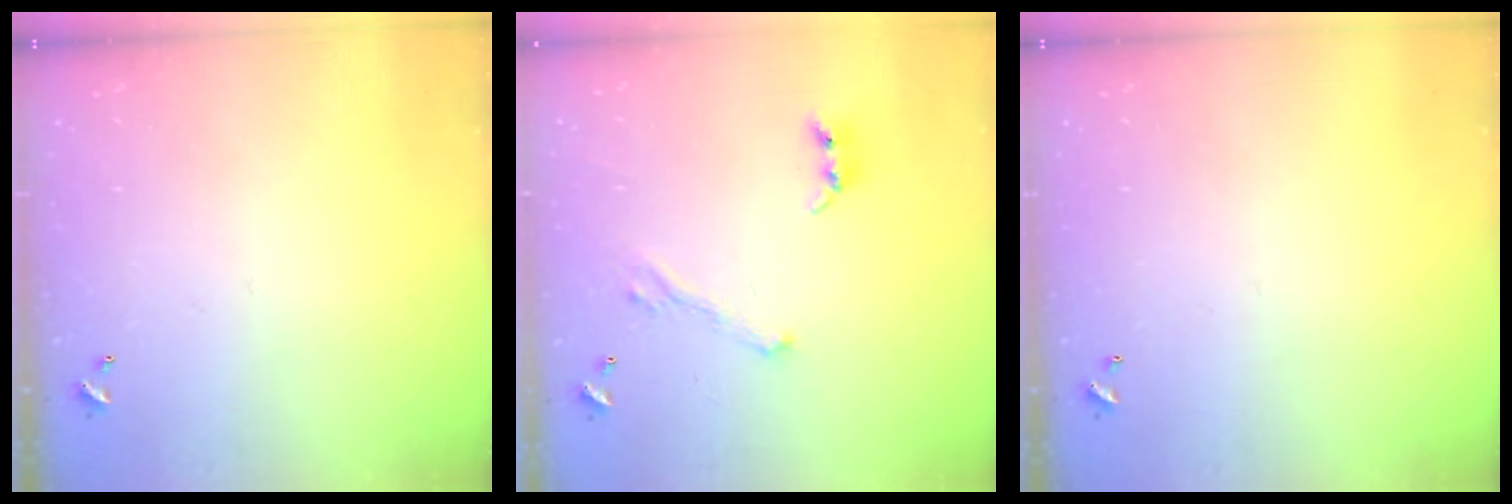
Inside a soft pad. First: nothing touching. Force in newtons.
{"total": 3.7, "press": 3.5, "slide": 1.2}
{"total": 0.0}